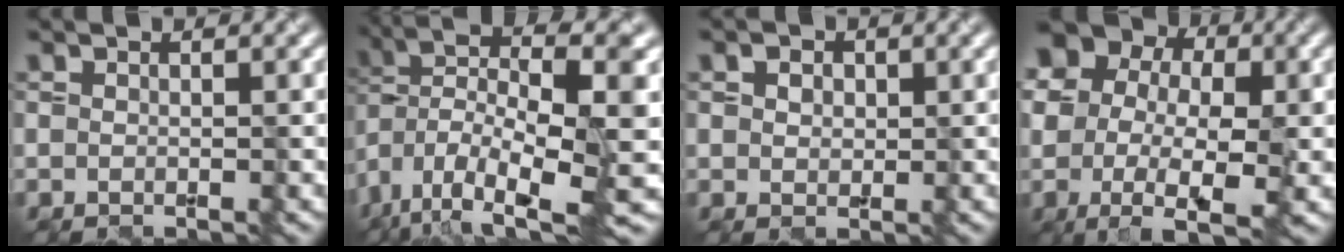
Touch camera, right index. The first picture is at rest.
{"total": 11.7, "force": [-3.1, 4.3, 10.4], "torque": [-0.200, 0.005, -0.047]}
{"total": 2.3, "force": [1.1, 1.7, 1.0], "torque": [-0.015, 0.006, 0.006]}
{"total": 14.9, "force": [0.8, 10.7, 10.3], "torque": [-0.139, 0.028, -0.002]}